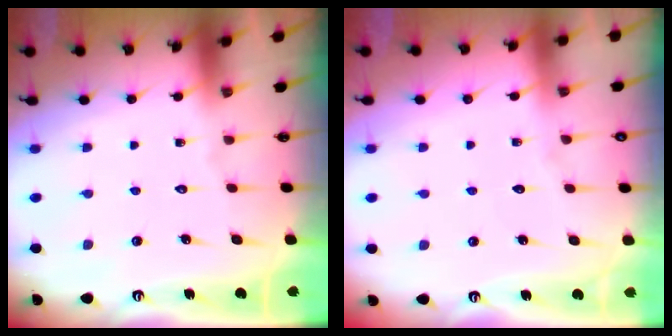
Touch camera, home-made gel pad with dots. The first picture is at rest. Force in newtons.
{"total": 2.7, "press": 2.6, "slide": 0.5}